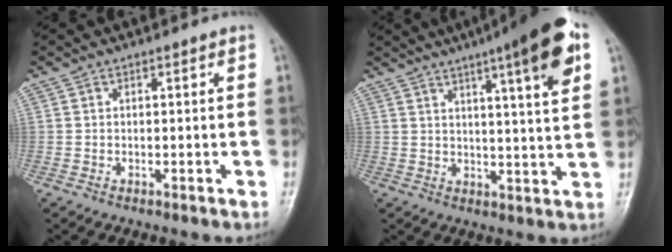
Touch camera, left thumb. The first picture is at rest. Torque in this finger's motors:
{"motor_torque": [2.24, 1.86, 1.67, -1.09, 0.10]}